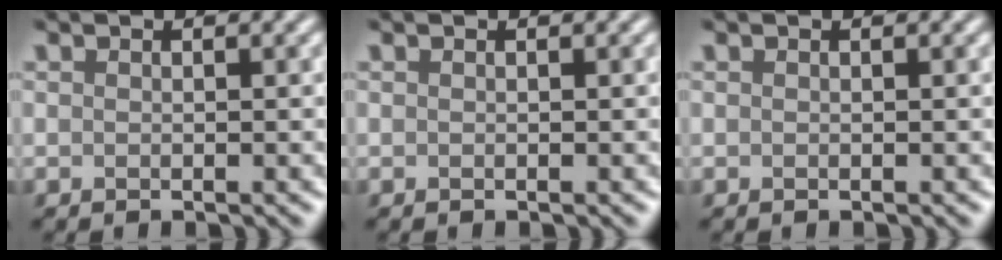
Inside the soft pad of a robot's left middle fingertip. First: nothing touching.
{"total": 0.0}
{"total": 0.0}